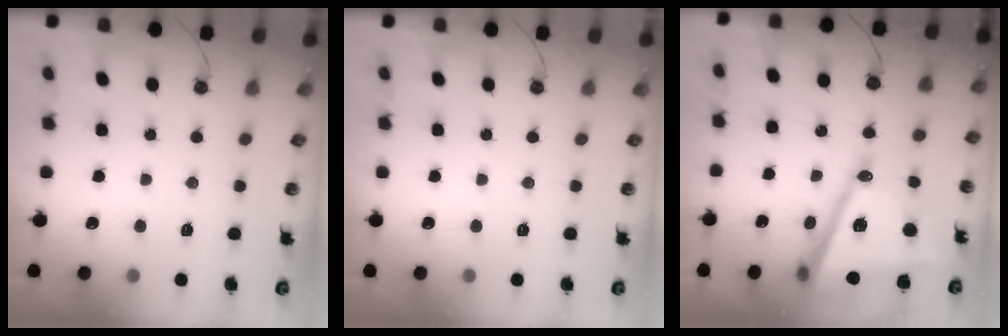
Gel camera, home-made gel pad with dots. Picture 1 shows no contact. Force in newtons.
{"total": 0.0}
{"total": 16.2, "press": 15.7, "slide": 4.0}